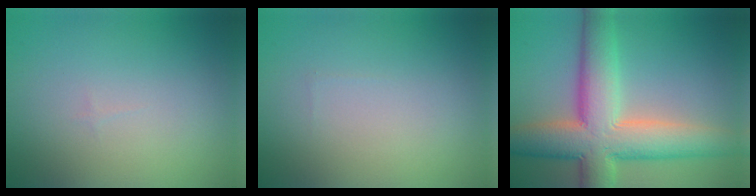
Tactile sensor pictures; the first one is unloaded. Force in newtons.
{"total": 0.0}
{"total": 10.2, "press": 10.2, "slide": 0.9}